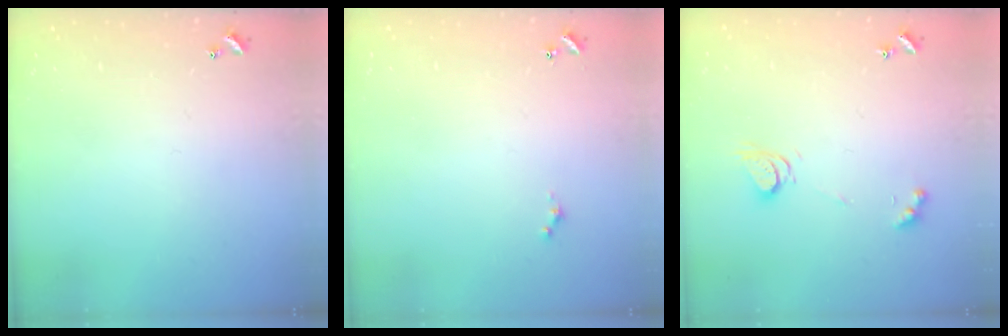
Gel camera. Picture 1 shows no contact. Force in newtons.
{"total": 0.0}
{"total": 4.0, "press": 4.0, "slide": 0.2}